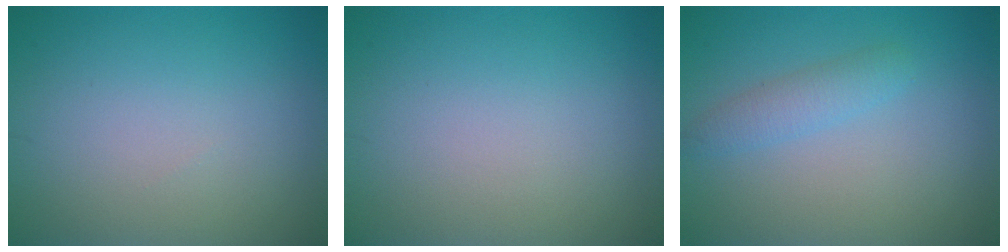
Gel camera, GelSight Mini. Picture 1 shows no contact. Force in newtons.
{"total": 0.0}
{"total": 2.0, "press": 2.0, "slide": 0.1}